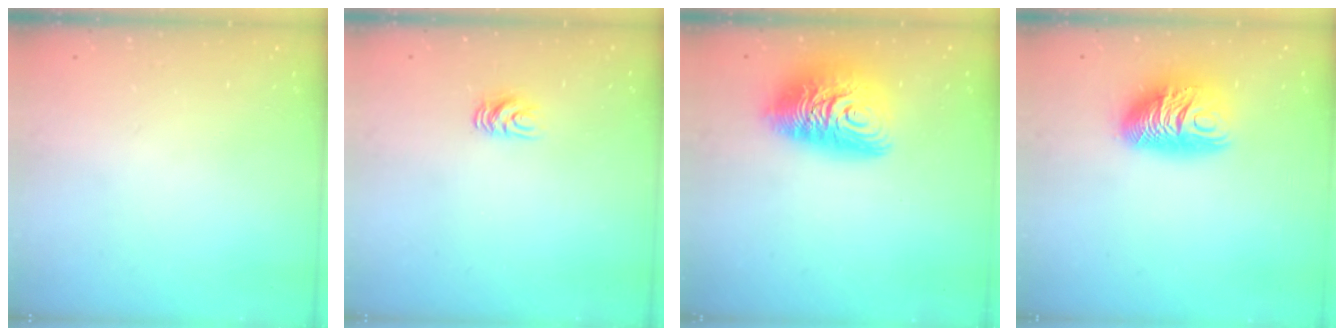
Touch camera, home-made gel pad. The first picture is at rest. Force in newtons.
{"total": 6.3, "press": 6.2, "slide": 0.6}
{"total": 14.7, "press": 14.6, "slide": 1.3}
{"total": 12.0, "press": 12.0, "slide": 0.8}